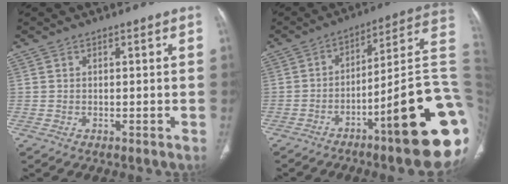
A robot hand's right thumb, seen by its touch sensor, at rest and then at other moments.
{"total": 23.6, "force": [-7.4, 3.9, 22.1], "torque": [-0.224, 0.049, -0.103]}